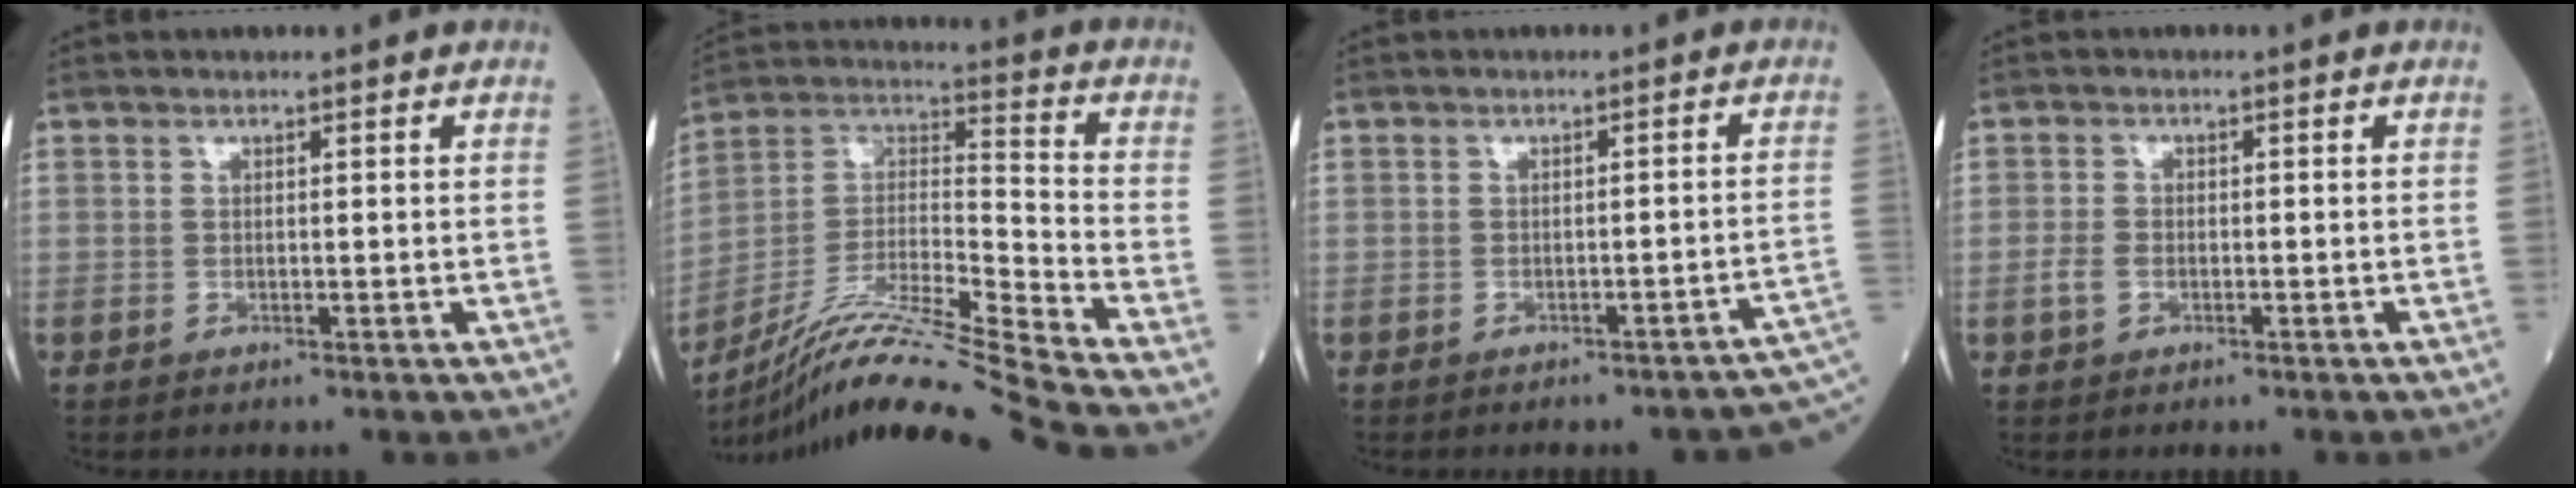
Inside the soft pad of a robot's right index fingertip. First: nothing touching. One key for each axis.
{"total": 21.1, "fx": -18.4, "fy": -2.8, "fz": 9.9, "tx": -0.212, "ty": -0.011, "tz": -0.331}
{"total": 8.8, "fx": -7.1, "fy": 2.4, "fz": 4.6, "tx": -0.047, "ty": 0.009, "tz": -0.075}
{"total": 2.0, "fx": -0.8, "fy": 1.2, "fz": 1.3, "tx": -0.034, "ty": 0.002, "tz": -0.013}